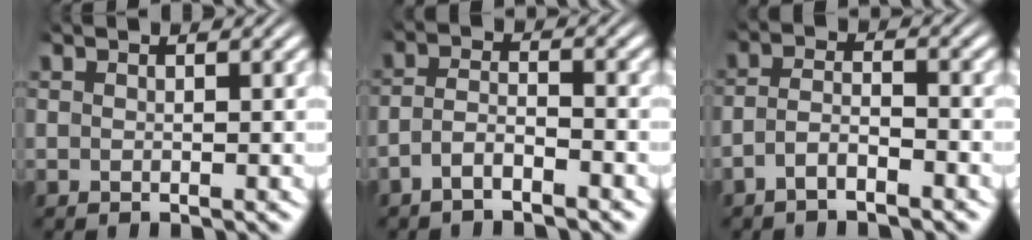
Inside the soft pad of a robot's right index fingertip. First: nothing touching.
{"total": 3.2, "force": [-2.4, 1.4, 1.6], "torque": [-0.033, -0.011, -0.042]}
{"total": 3.2, "force": [-2.2, 1.5, 1.7], "torque": [-0.036, -0.011, -0.039]}